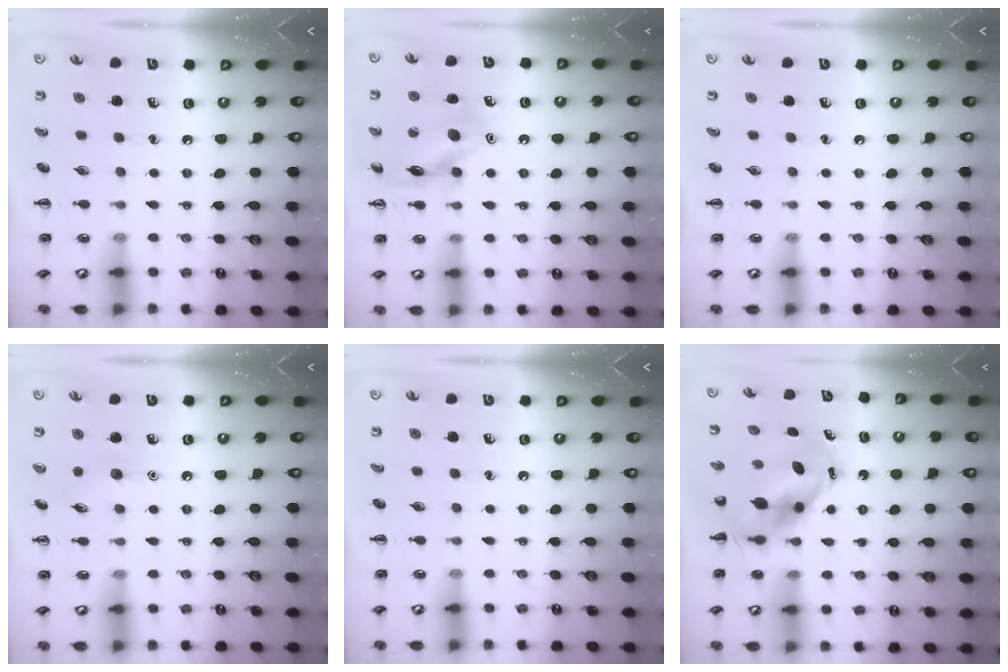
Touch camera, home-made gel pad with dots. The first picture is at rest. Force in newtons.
{"total": 13.2, "press": 13.2, "slide": 1.3}
{"total": 0.0}
{"total": 5.2, "press": 5.1, "slide": 1.3}
{"total": 0.0}
{"total": 6.4, "press": 6.2, "slide": 1.8}